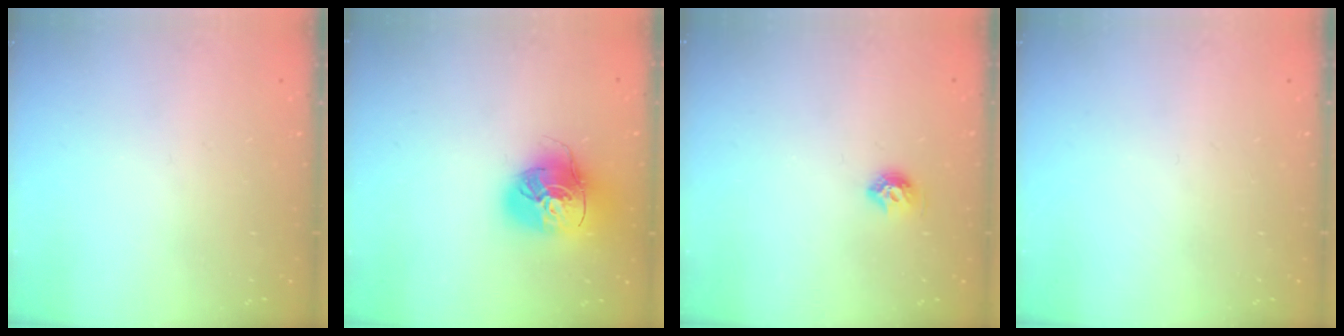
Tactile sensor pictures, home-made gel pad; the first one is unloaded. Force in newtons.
{"total": 16.2, "press": 16.1, "slide": 2.0}
{"total": 6.6, "press": 6.6, "slide": 0.9}
{"total": 0.0}